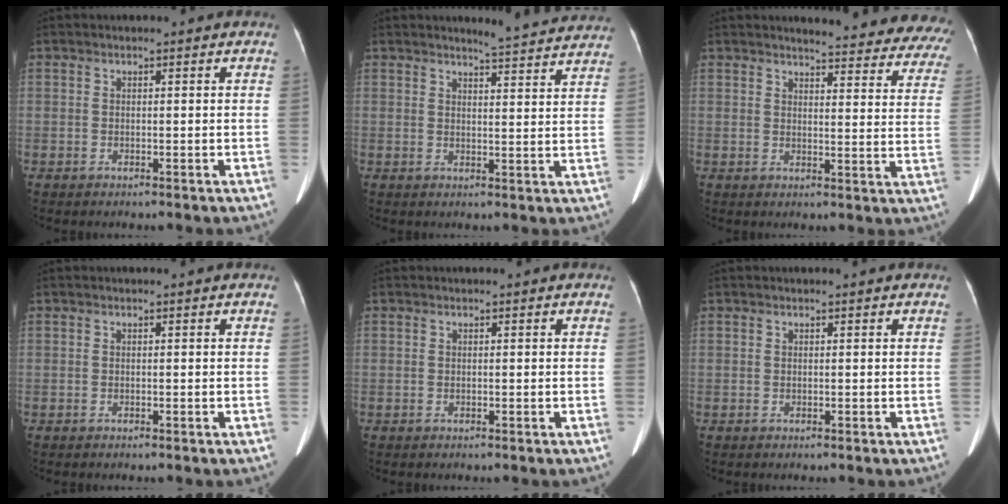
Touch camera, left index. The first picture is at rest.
{"total": 9.6, "force": [9.4, 0.0, 2.2], "torque": [-0.031, -0.017, 0.098]}
{"total": 21.6, "force": [20.6, 3.4, 5.6], "torque": [-0.044, -0.093, 0.210]}
{"total": 0.0}
{"total": 0.0}
{"total": 0.0}